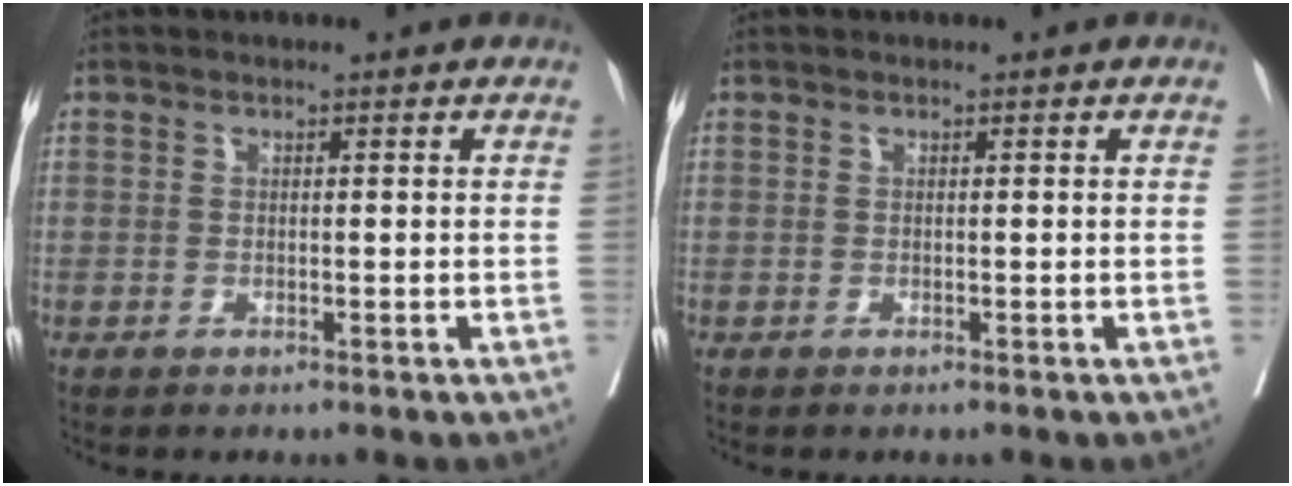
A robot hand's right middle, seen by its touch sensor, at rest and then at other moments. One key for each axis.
{"total": 0.0}